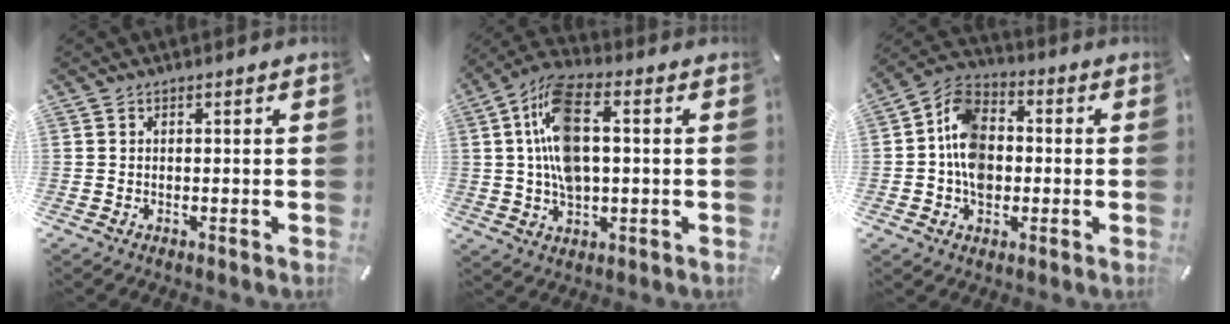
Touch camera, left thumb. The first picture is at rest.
{"total": 12.8, "force": [1.4, 6.9, 10.6], "torque": [-0.220, 0.001, 0.025]}
{"total": 10.7, "force": [-1.7, 8.4, 6.4], "torque": [-0.137, 0.022, -0.031]}